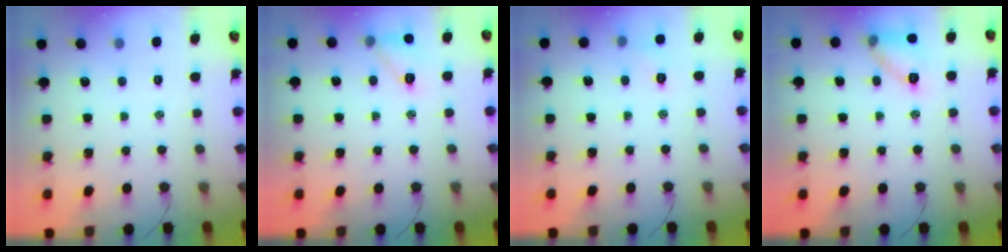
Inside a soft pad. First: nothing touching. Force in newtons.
{"total": 9.2, "press": 9.0, "slide": 1.5}
{"total": 5.3, "press": 5.1, "slide": 1.3}
{"total": 9.4, "press": 9.3, "slide": 0.9}